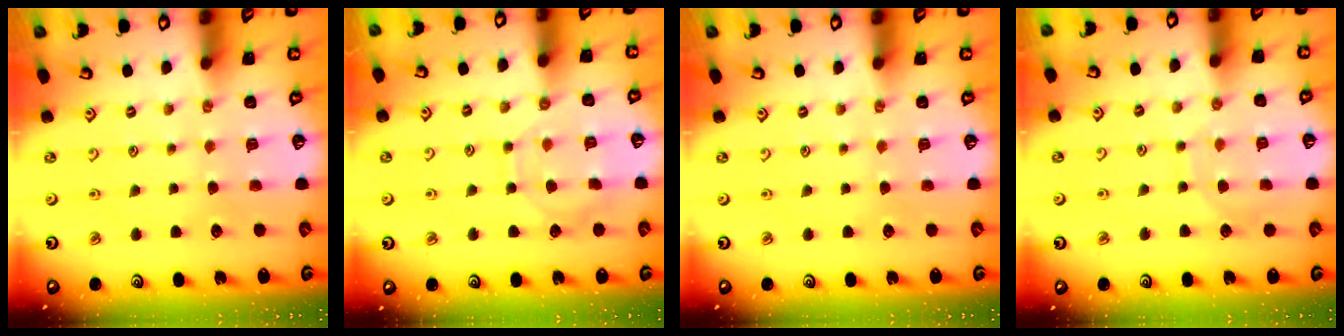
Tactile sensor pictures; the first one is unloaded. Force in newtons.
{"total": 9.0, "press": 9.0, "slide": 1.0}
{"total": 0.0}
{"total": 6.4, "press": 6.4, "slide": 0.2}